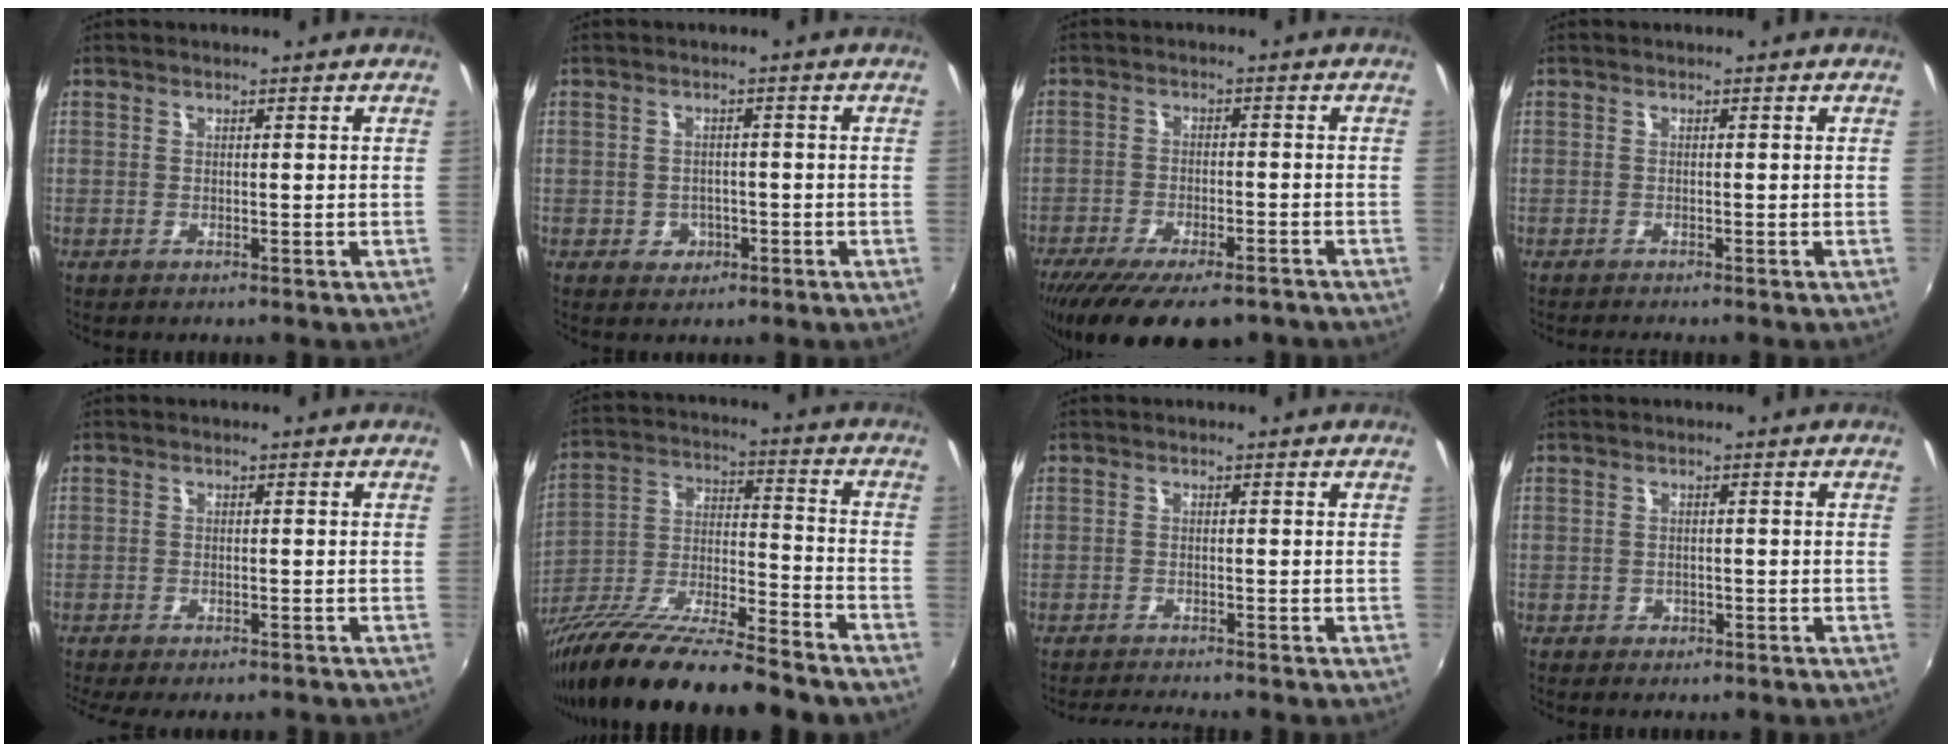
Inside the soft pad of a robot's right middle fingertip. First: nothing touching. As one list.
[{"total": 3.2, "force": [-1.0, 2.9, 0.9], "torque": [-0.020, 0.003, -0.009]}, {"total": 16.1, "force": [-12.1, 5.2, 9.4], "torque": [-0.188, -0.047, -0.183]}, {"total": 1.0, "force": [-1.0, -0.1, 0.3], "torque": [-0.003, -0.009, -0.018]}, {"total": 5.2, "force": [-4.3, 1.2, 2.6], "torque": [-0.063, -0.024, -0.066]}, {"total": 20.1, "force": [-15.4, 2.9, 12.7], "torque": [-0.235, -0.027, -0.264]}, {"total": 3.6, "force": [-3.4, -0.6, 0.9], "torque": [-0.030, -0.012, -0.062]}, {"total": 1.8, "force": [-0.9, 1.4, 0.5], "torque": [-0.012, -0.002, -0.011]}]